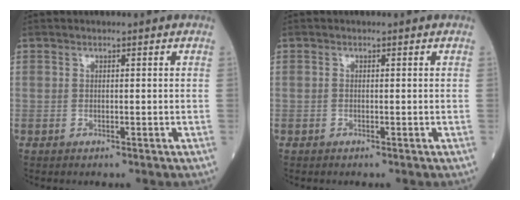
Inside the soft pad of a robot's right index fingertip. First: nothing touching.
{"total": 0.0}